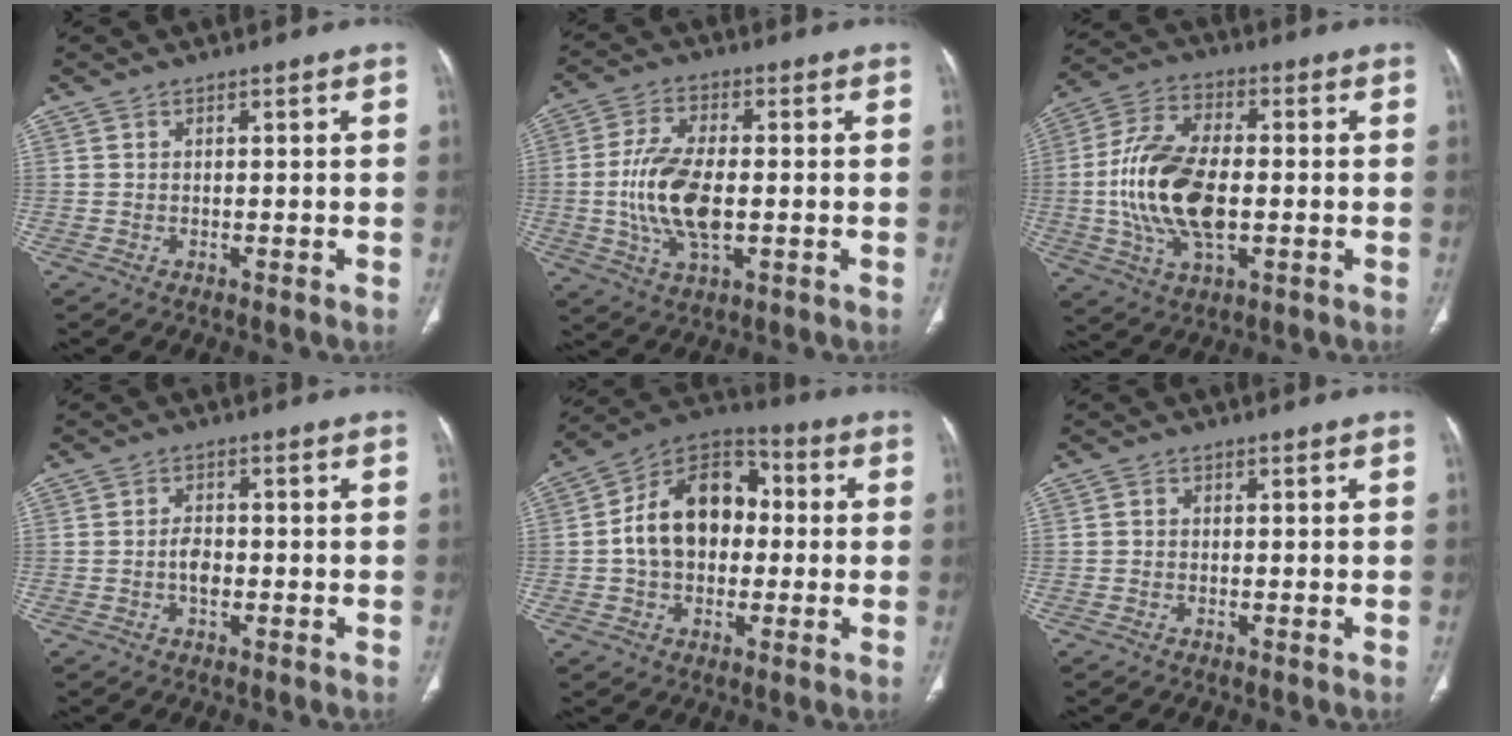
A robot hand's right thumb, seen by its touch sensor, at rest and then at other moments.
{"total": 12.3, "force": [-1.2, 6.0, 10.7], "torque": [-0.217, 0.003, -0.021]}
{"total": 17.1, "force": [-1.5, 9.1, 14.4], "torque": [-0.287, 0.012, -0.027]}
{"total": 3.0, "force": [-0.8, 1.8, 2.3], "torque": [-0.036, 0.007, -0.017]}
{"total": 16.1, "force": [0.4, 11.5, 11.3], "torque": [-0.154, 0.034, -0.004]}
{"total": 0.9, "force": [-0.2, 0.8, 0.4], "torque": [-0.003, 0.002, -0.006]}